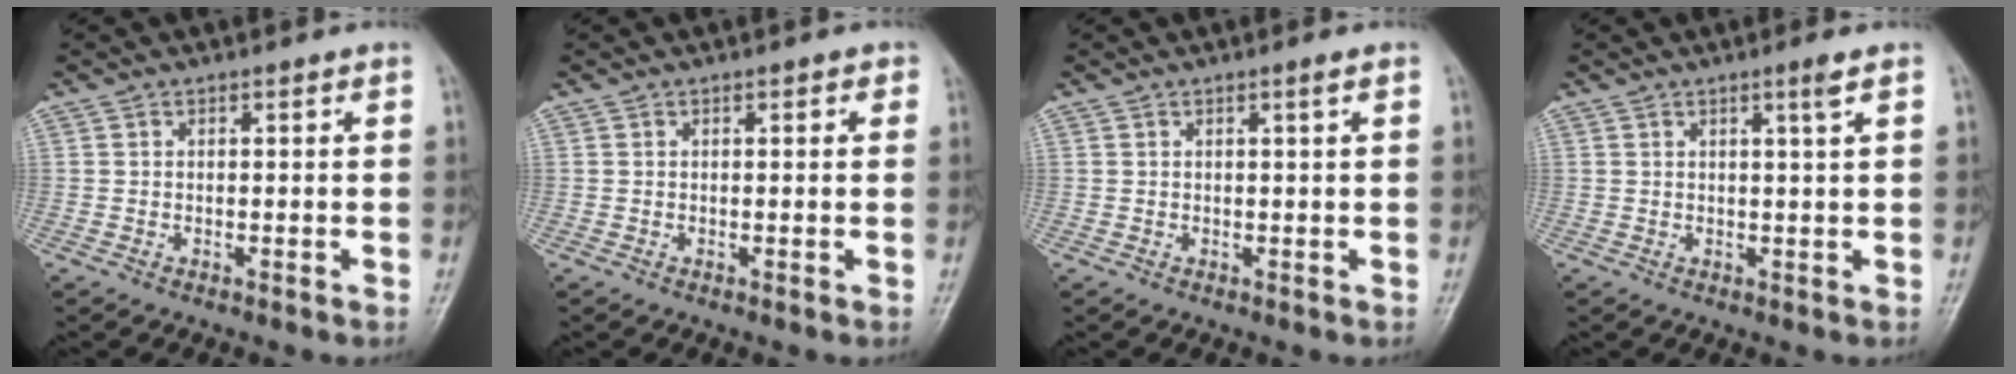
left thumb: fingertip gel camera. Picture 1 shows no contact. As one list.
[{"total": 1.3, "force": [0.5, 0.7, 1.0], "torque": [-0.008, 0.001, 0.004]}, {"total": 0.7, "force": [0.3, -0.4, 0.5], "torque": [-0.014, -0.003, 0.009]}, {"total": 1.8, "force": [1.0, -0.6, 1.4], "torque": [-0.027, -0.011, 0.020]}]